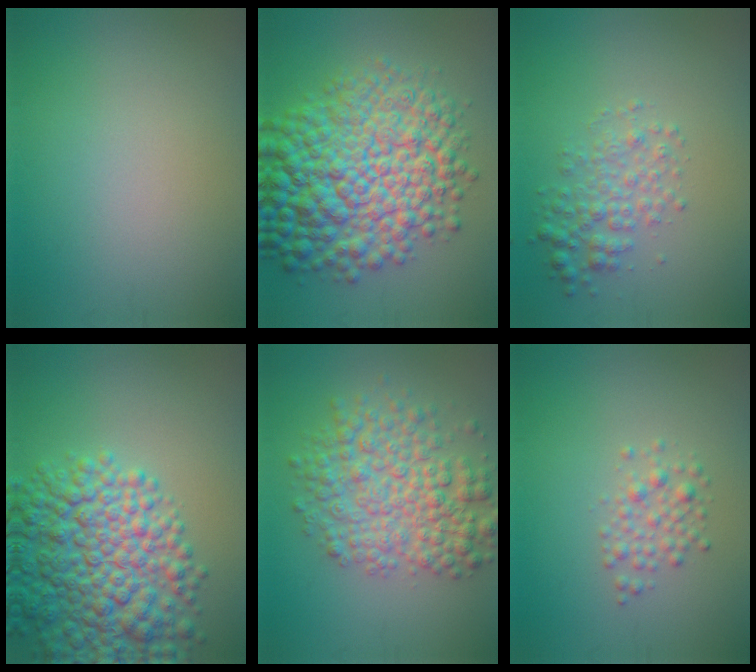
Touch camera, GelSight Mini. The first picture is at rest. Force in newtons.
{"total": 12.5, "press": 12.5, "slide": 0.2}
{"total": 2.9, "press": 2.9, "slide": 0.0}
{"total": 9.9, "press": 9.9, "slide": 0.4}
{"total": 7.0, "press": 7.0, "slide": 0.1}
{"total": 1.9, "press": 1.9, "slide": 0.1}